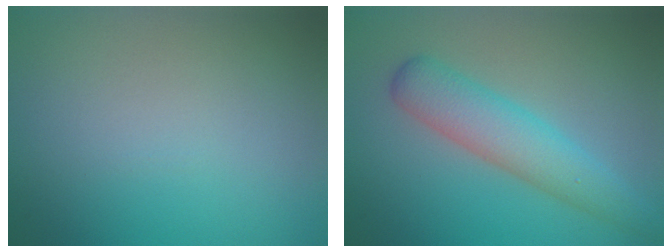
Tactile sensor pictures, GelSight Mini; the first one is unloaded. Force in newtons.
{"total": 4.5, "press": 4.5, "slide": 0.2}